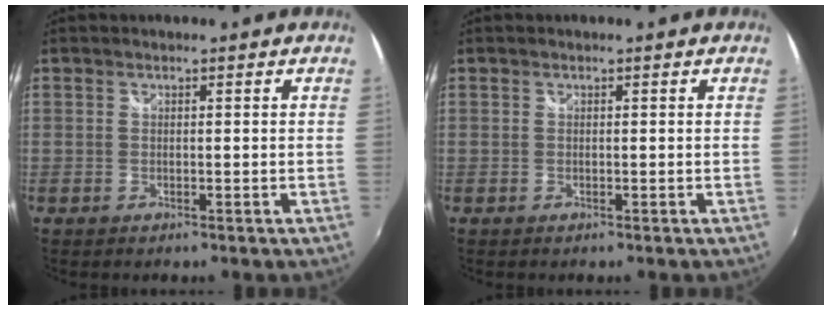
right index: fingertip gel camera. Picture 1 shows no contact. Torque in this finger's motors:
{"motor_torque": [0.00, 0.00, 0.00, 0.00]}